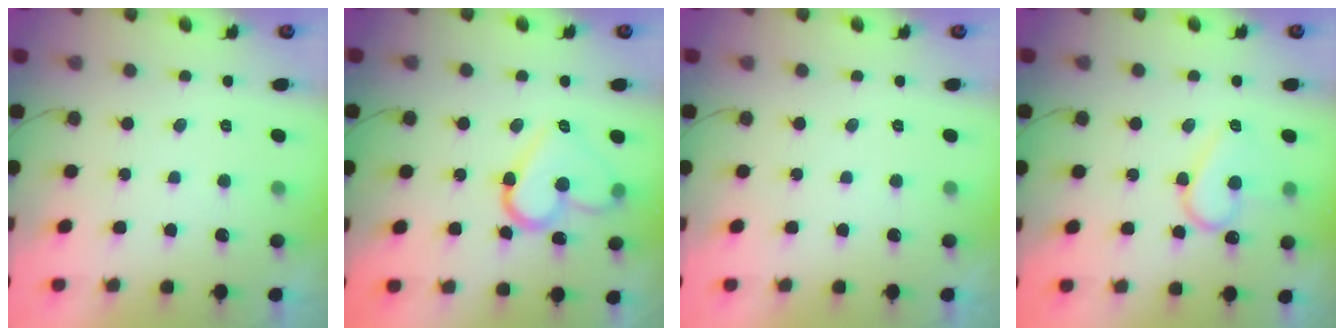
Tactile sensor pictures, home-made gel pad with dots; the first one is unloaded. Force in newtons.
{"total": 13.9, "press": 13.8, "slide": 1.2}
{"total": 0.0}
{"total": 11.7, "press": 11.7, "slide": 1.1}